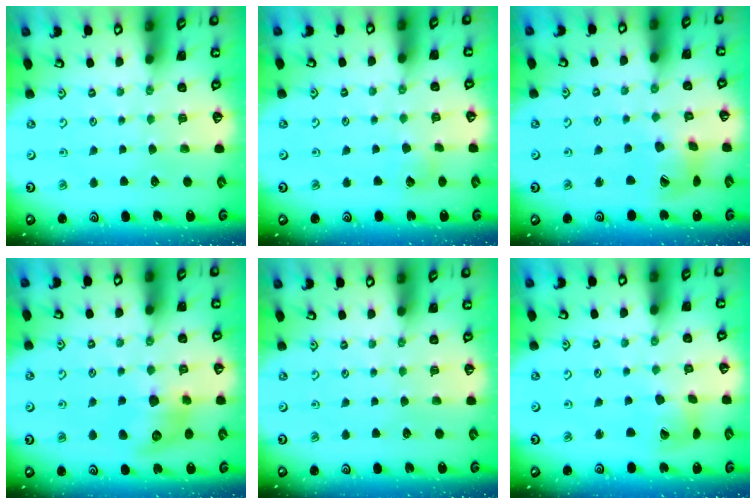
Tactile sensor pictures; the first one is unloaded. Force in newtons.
{"total": 5.0, "press": 5.0, "slide": 0.6}
{"total": 10.8, "press": 10.7, "slide": 1.4}
{"total": 12.2, "press": 12.1, "slide": 0.9}
{"total": 0.0}
{"total": 9.7, "press": 9.6, "slide": 1.3}